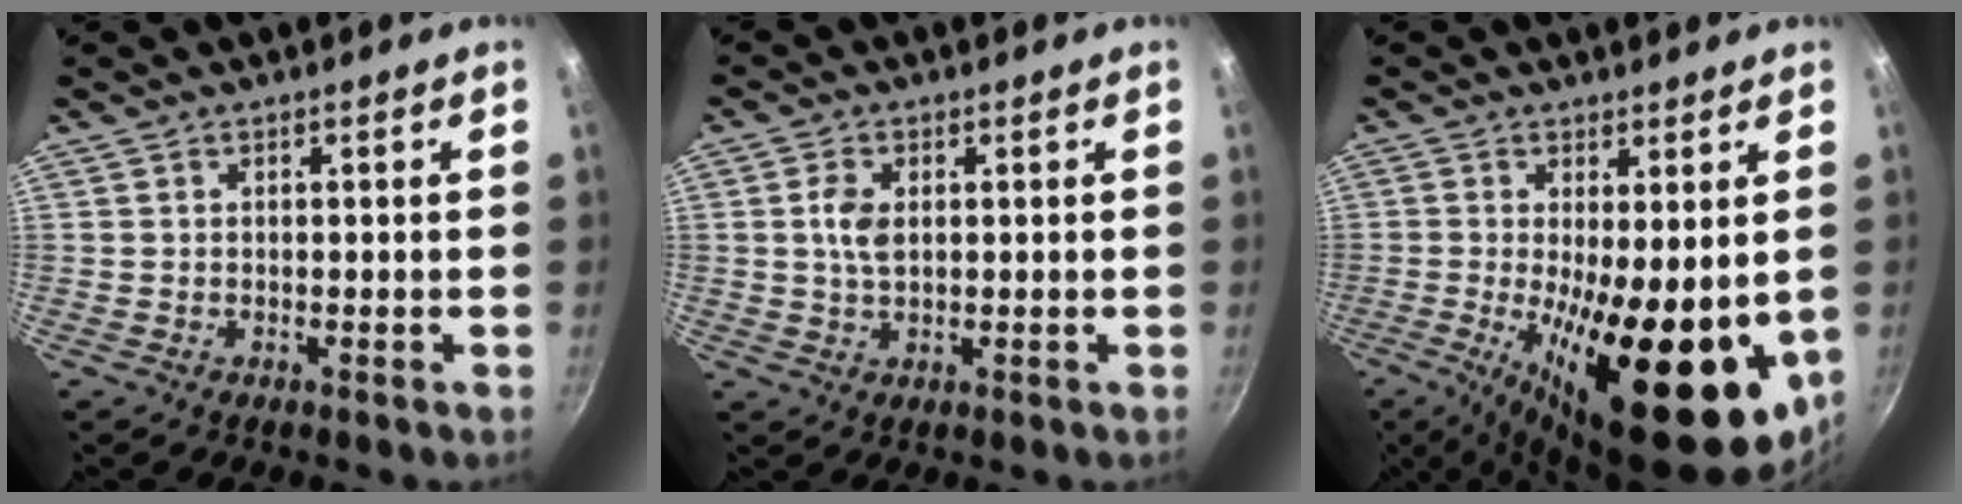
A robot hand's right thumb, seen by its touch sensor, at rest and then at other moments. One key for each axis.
{"total": 4.5, "fx": 0.8, "fy": 2.7, "fz": 3.5, "tx": -0.064, "ty": 0.002, "tz": 0.014}
{"total": 21.1, "fx": -2.5, "fy": 7.9, "fz": 19.4, "tx": -0.267, "ty": -0.031, "tz": -0.023}